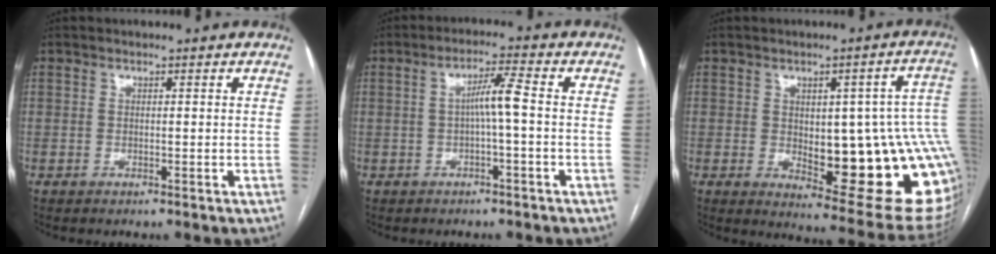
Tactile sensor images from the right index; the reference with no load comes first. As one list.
[{"total": 4.4, "force": [-0.3, -0.2, 4.3], "torque": [-0.077, 0.012, -0.003]}, {"total": 21.9, "force": [-2.0, 6.3, 20.9], "torque": [-0.177, 0.011, -0.002]}]